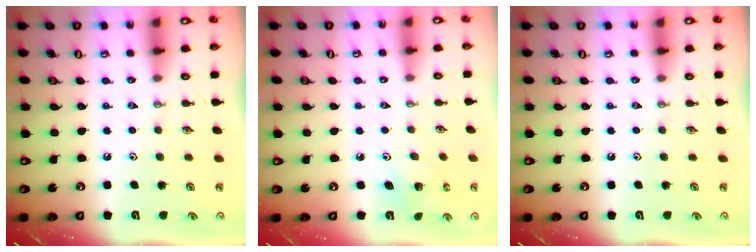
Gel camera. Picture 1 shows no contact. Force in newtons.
{"total": 2.9, "press": 2.9, "slide": 0.2}
{"total": 0.0}